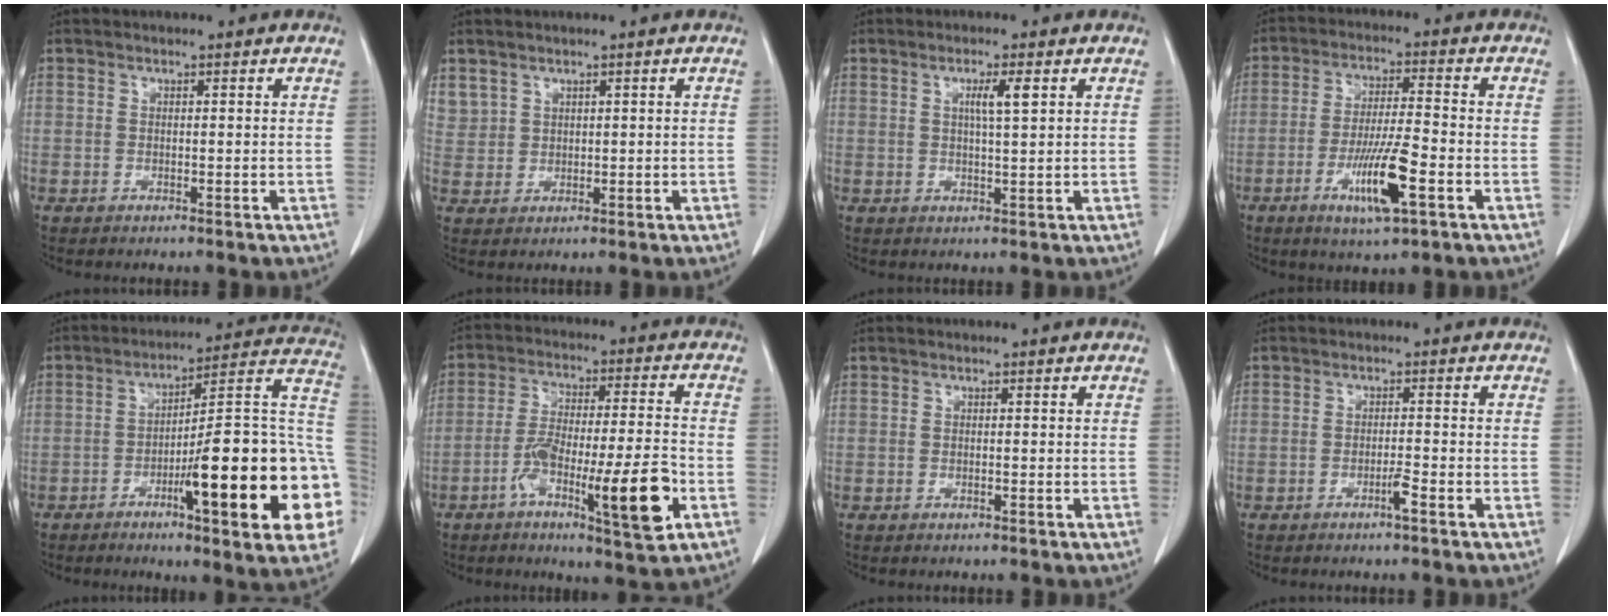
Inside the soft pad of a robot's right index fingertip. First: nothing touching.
{"total": 3.5, "force": [2.2, 2.6, 0.7], "torque": [-0.019, 0.010, 0.057]}
{"total": 3.2, "force": [1.1, -0.1, 3.0], "torque": [-0.053, 0.000, 0.018]}
{"total": 10.0, "force": [-4.0, 0.8, 9.1], "torque": [-0.169, -0.013, -0.070]}
{"total": 23.4, "force": [-6.4, 2.3, 22.4], "torque": [-0.232, 0.013, -0.090]}
{"total": 14.2, "force": [-5.7, 1.4, 12.9], "torque": [-0.221, -0.002, -0.091]}
{"total": 0.0}
{"total": 1.8, "force": [-1.1, -0.2, 1.4], "torque": [-0.027, -0.001, -0.021]}